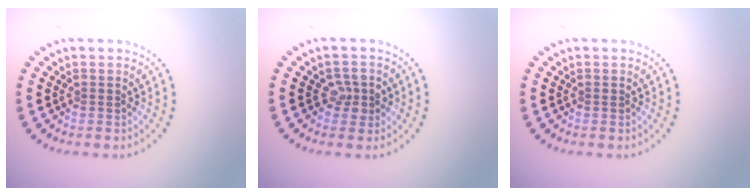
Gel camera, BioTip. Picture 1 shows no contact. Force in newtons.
{"total": 1.9, "press": 1.9, "slide": 0.5}
{"total": 0.0}